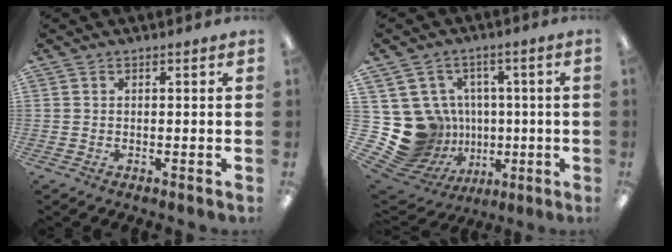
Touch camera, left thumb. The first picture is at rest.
{"total": 17.2, "force": [-0.9, 16.2, 5.7], "torque": [-0.149, -0.014, 0.032]}